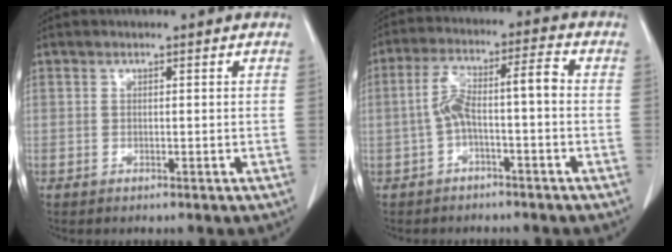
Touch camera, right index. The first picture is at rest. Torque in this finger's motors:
{"motor_torque": [0.26, 0.08, 0.22, 0.06]}